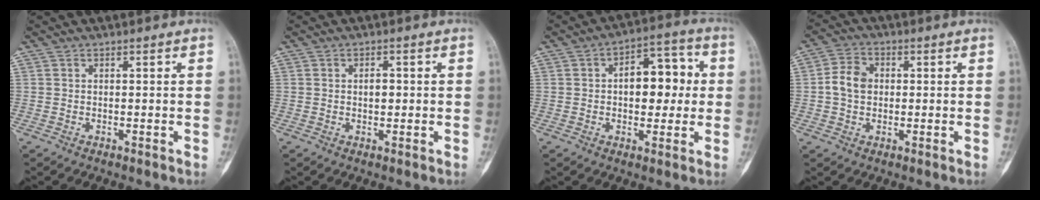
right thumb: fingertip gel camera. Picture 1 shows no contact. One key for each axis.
{"total": 2.0, "fx": 0.1, "fy": 1.2, "fz": 1.6, "tx": -0.017, "ty": 0.001, "tz": 0.001}
{"total": 11.3, "fx": 0.9, "fy": 6.7, "fz": 9.1, "tx": -0.088, "ty": 0.023, "tz": 0.009}
{"total": 6.0, "fx": 0.2, "fy": 4.7, "fz": 3.7, "tx": -0.061, "ty": 0.013, "tz": -0.003}